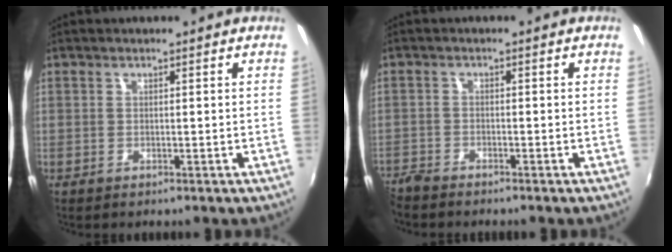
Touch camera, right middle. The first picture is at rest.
{"total": 4.5, "force": [-4.3, 0.7, 1.1], "torque": [-0.038, -0.021, -0.088]}